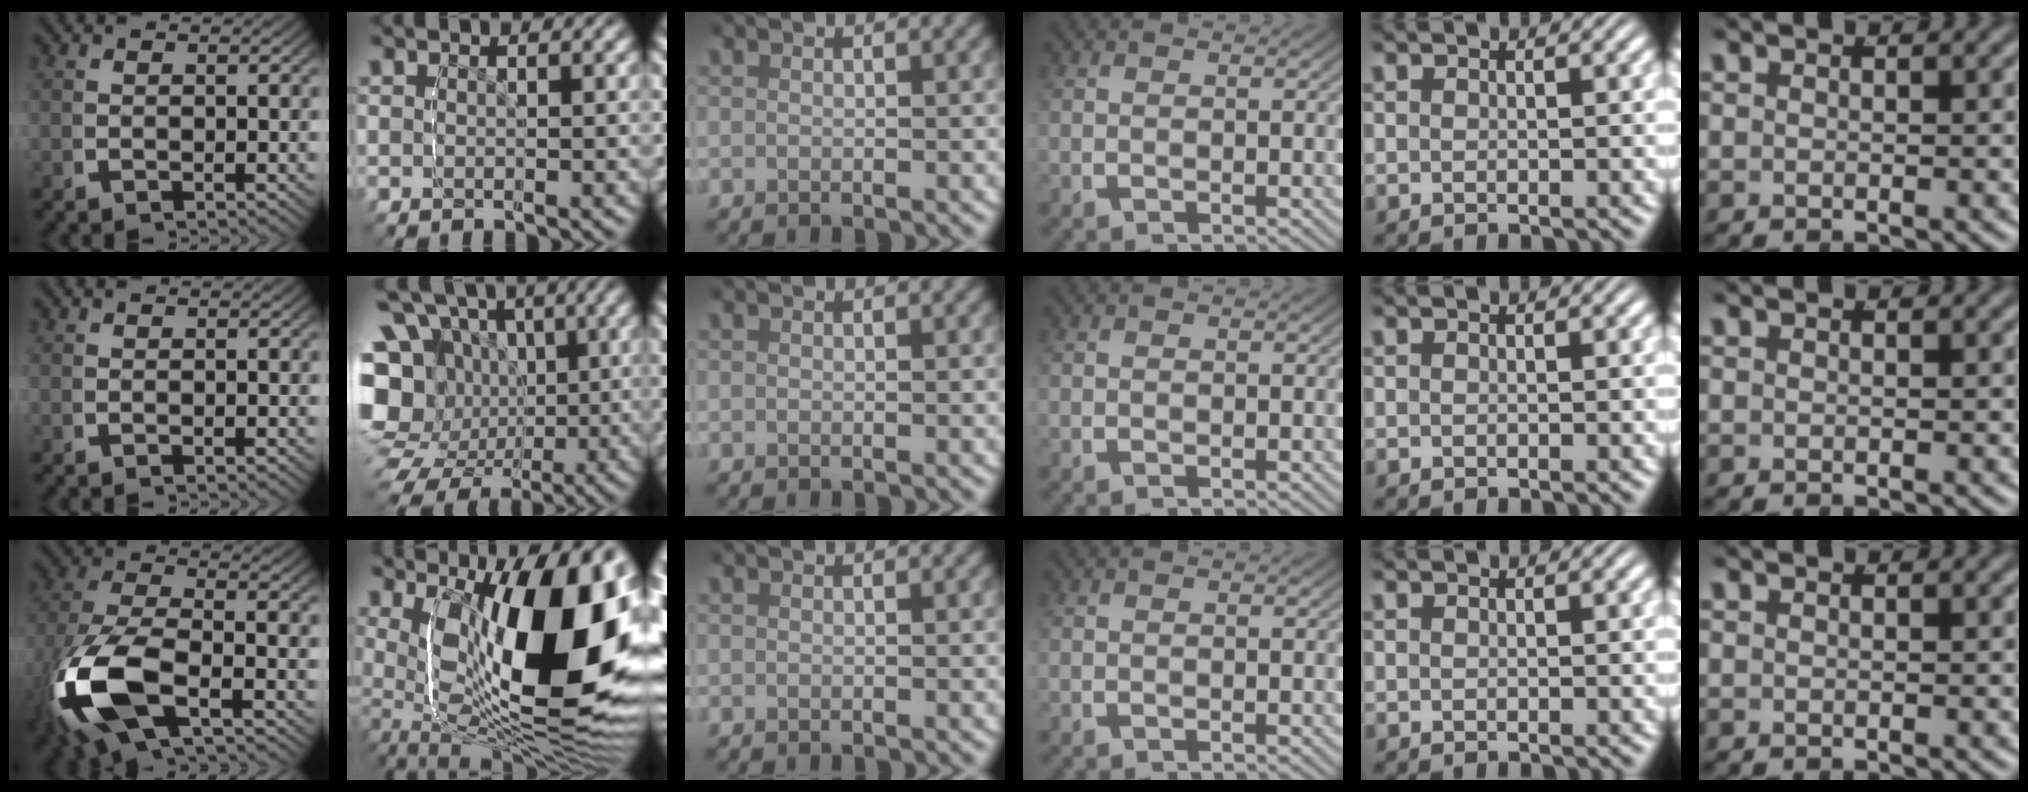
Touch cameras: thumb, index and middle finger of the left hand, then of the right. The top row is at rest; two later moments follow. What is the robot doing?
{"motion": "grasp_and_lifting", "object": "scissors"}